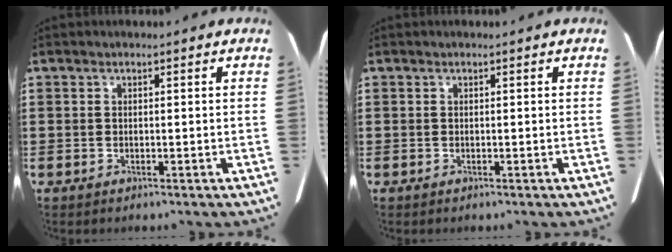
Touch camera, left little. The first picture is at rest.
{"total": 0.0}